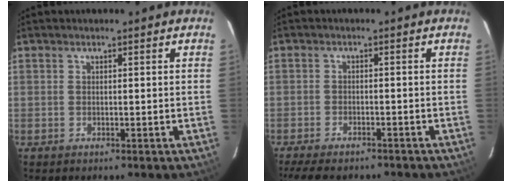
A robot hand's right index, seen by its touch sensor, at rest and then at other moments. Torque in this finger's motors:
{"motor_torque": [1.00, -1.14, 0.15, 0.01]}